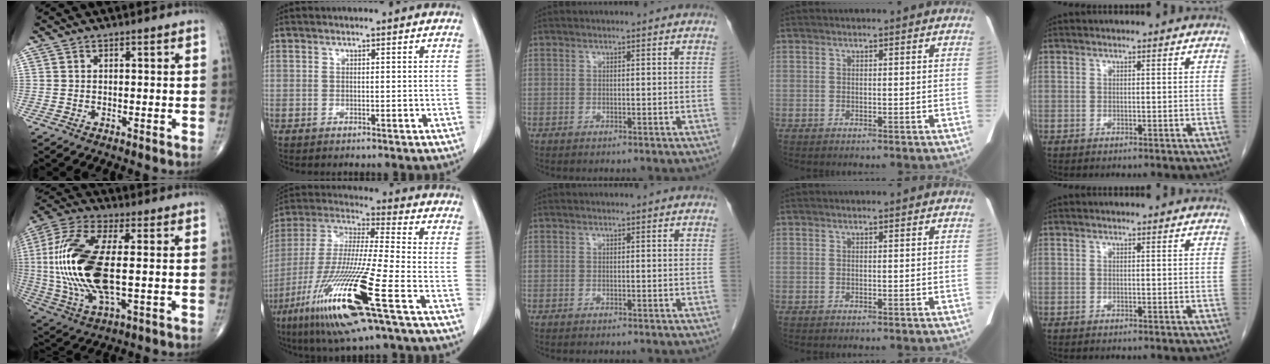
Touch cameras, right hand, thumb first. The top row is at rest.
{"thumb": {"total": 21.2, "force": [0.2, 8.5, 19.4], "torque": [-0.435, -0.003, 0.003]}, "index": {"total": 20.7, "force": [-9.1, 0.7, 18.5], "torque": [-0.397, -0.047, -0.175]}}